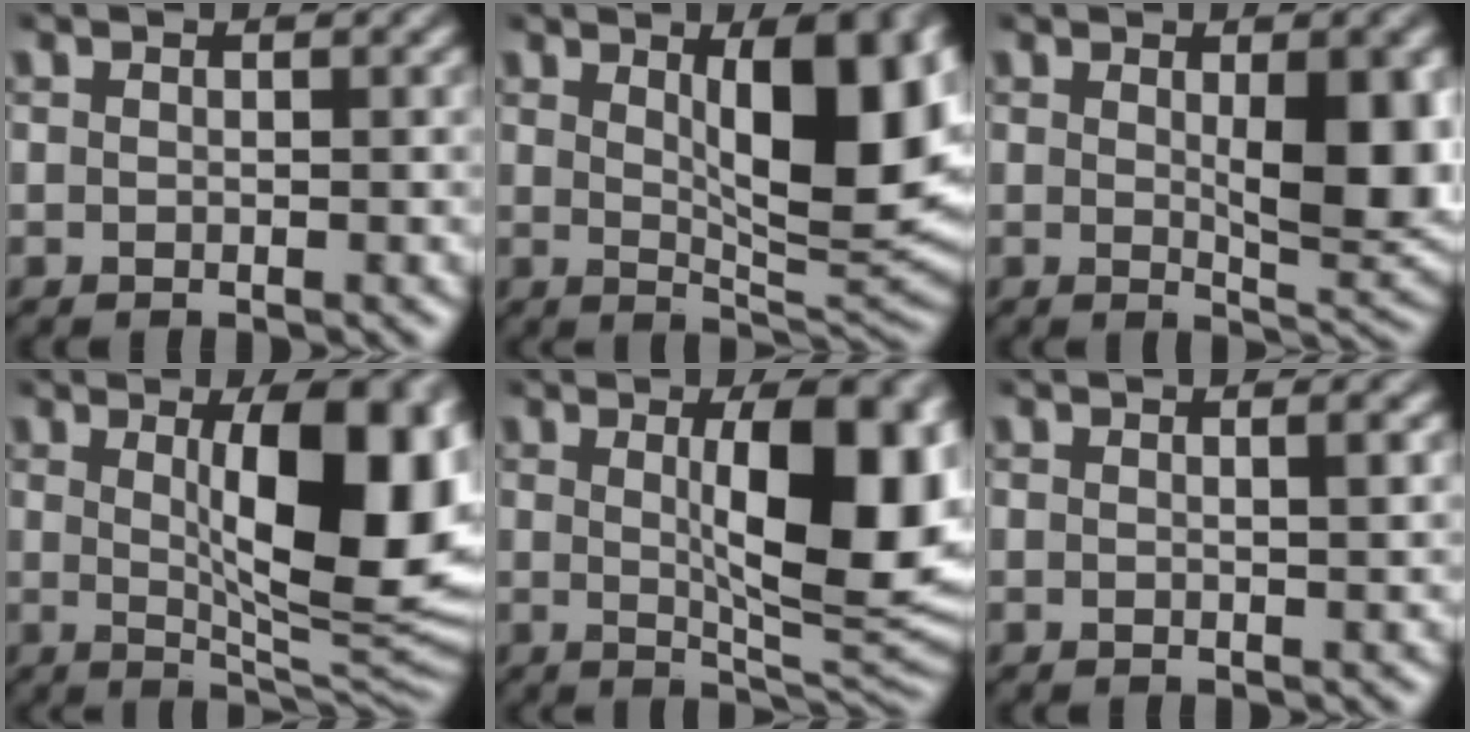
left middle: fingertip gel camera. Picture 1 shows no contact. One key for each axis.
{"total": 9.9, "fx": 2.6, "fy": 3.1, "fz": 9.0, "tx": -0.123, "ty": -0.007, "tz": 0.047}
{"total": 6.7, "fx": 0.7, "fy": 2.2, "fz": 6.3, "tx": -0.085, "ty": -0.006, "tz": 0.017}
{"total": 12.2, "fx": 1.8, "fy": 4.0, "fz": 11.4, "tx": -0.143, "ty": -0.007, "tz": 0.034}
{"total": 11.1, "fx": 1.6, "fy": 3.4, "fz": 10.4, "tx": -0.133, "ty": -0.006, "tz": 0.032}
{"total": 1.2, "fx": 0.4, "fy": 0.3, "fz": 1.1, "tx": -0.012, "ty": 0.003, "tz": 0.002}